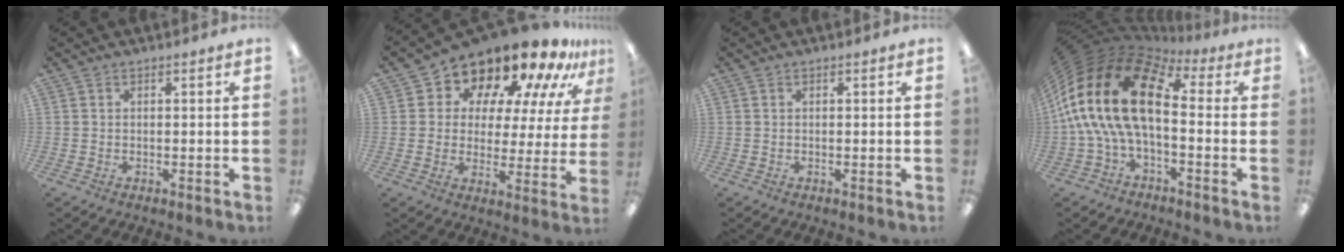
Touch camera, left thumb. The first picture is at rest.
{"total": 14.8, "force": [12.6, 5.4, 5.4], "torque": [-0.102, -0.113, 0.212]}
{"total": 0.0}
{"total": 21.4, "force": [2.3, 11.0, 18.2], "torque": [-0.391, -0.005, 0.041]}